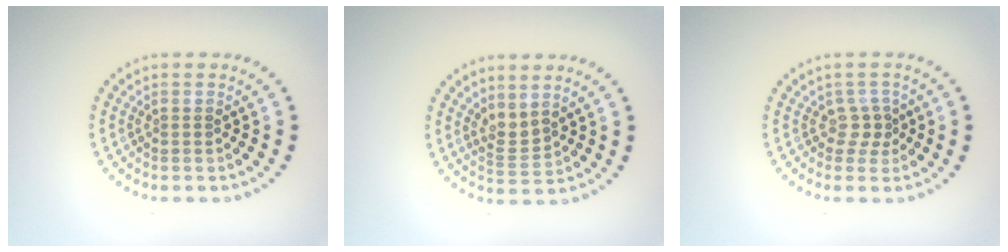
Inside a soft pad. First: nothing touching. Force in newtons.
{"total": 1.8, "press": 1.3, "slide": 1.2}
{"total": 1.5, "press": 1.1, "slide": 1.1}